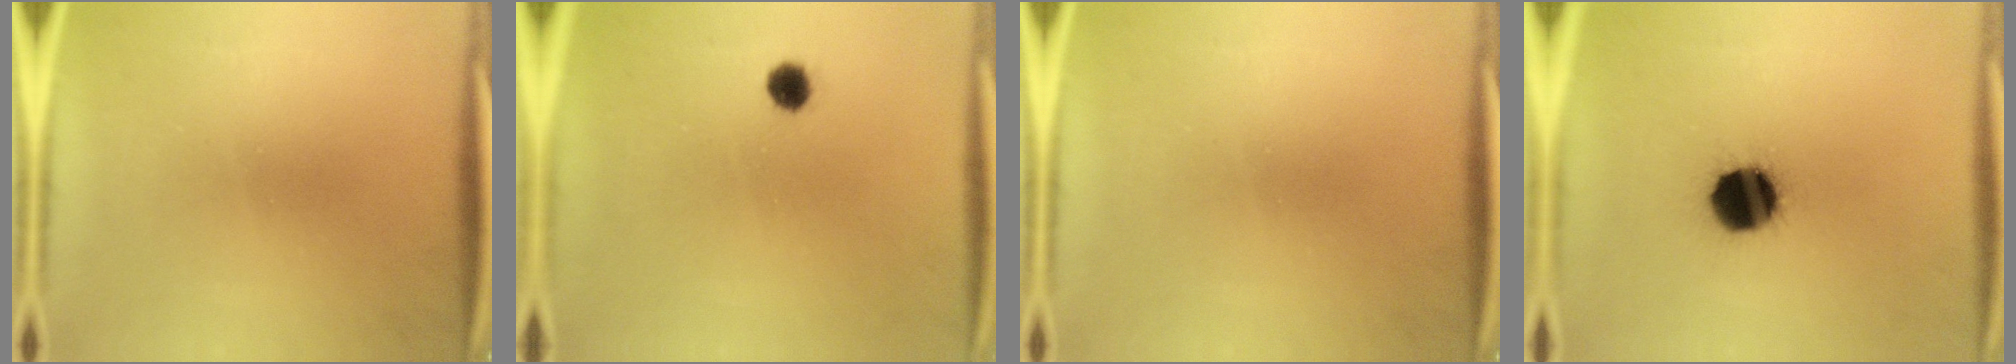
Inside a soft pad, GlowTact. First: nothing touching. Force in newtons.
{"total": 2.4}
{"total": 0.0}
{"total": 13.4}